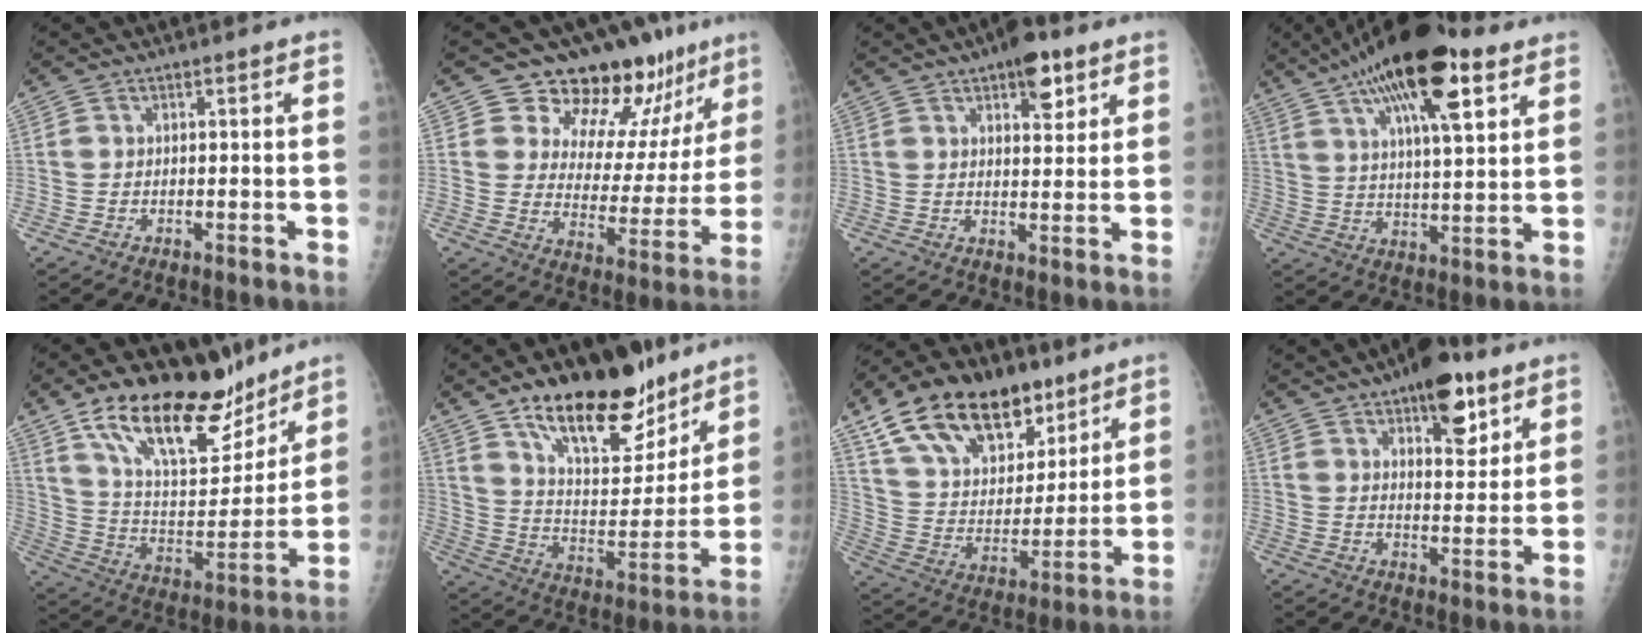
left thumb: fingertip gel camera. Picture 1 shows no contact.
{"total": 16.8, "force": [13.0, 8.0, 7.1], "torque": [-0.034, -0.089, 0.174]}
{"total": 7.2, "force": [4.2, 3.2, 4.9], "torque": [-0.044, -0.018, 0.053]}
{"total": 20.0, "force": [10.9, 6.2, 15.6], "torque": [-0.248, -0.016, 0.176]}
{"total": 24.0, "force": [16.8, 10.0, 14.0], "torque": [-0.184, -0.072, 0.285]}
{"total": 22.4, "force": [15.4, 9.3, 13.3], "torque": [-0.157, -0.083, 0.252]}
{"total": 24.1, "force": [15.1, 13.3, 13.3], "torque": [-0.192, -0.033, 0.268]}
{"total": 12.1, "force": [7.2, 5.3, 8.2], "torque": [-0.082, -0.036, 0.104]}